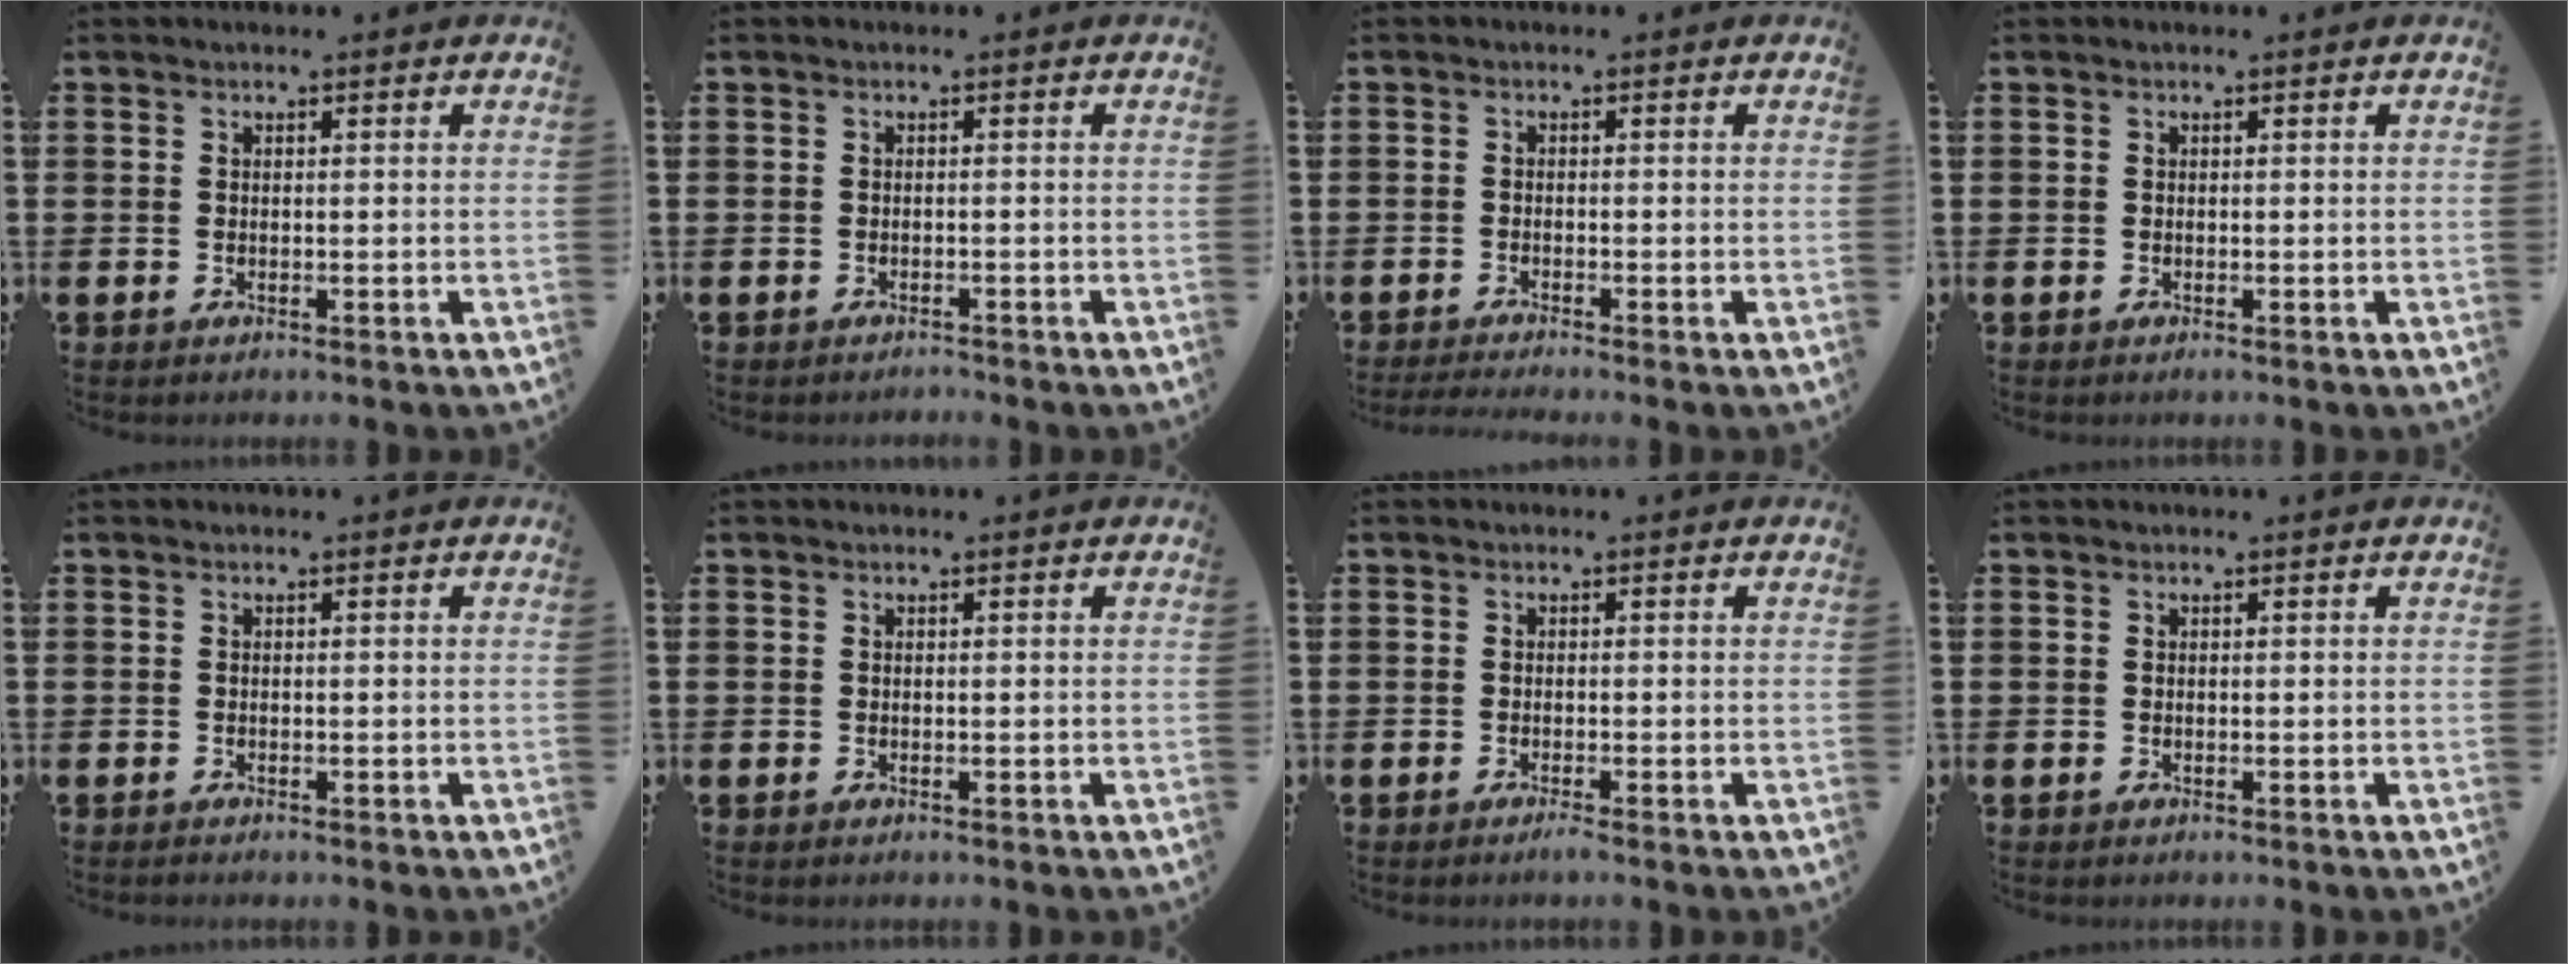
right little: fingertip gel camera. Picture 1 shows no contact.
{"total": 1.1, "force": [-1.1, -0.2, 0.3], "torque": [-0.004, -0.001, -0.021]}
{"total": 1.2, "force": [-1.0, -0.1, 0.6], "torque": [-0.009, 0.000, -0.019]}
{"total": 0.0}
{"total": 0.0}
{"total": 0.0}
{"total": 1.0, "force": [-0.6, 0.0, 0.7], "torque": [-0.011, -0.003, -0.012]}
{"total": 0.0}